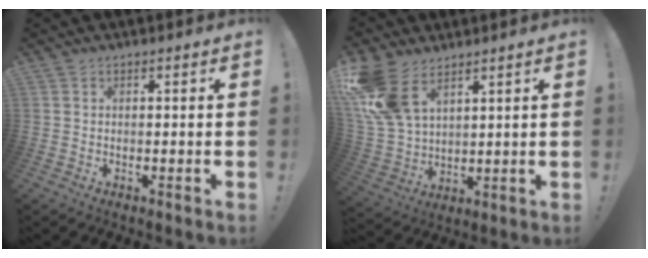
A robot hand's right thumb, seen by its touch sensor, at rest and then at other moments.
{"total": 14.7, "force": [8.3, 8.8, 8.4], "torque": [-0.174, -0.038, 0.164]}